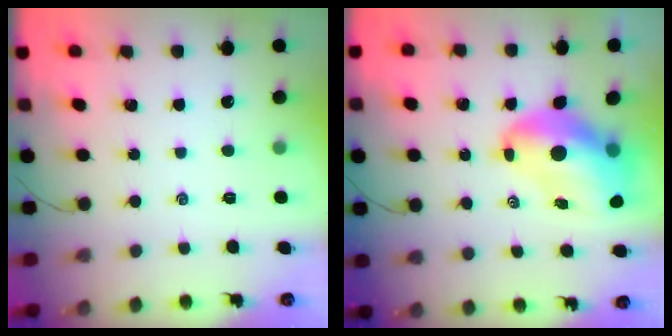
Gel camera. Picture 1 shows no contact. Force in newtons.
{"total": 13.7, "press": 13.2, "slide": 3.7}